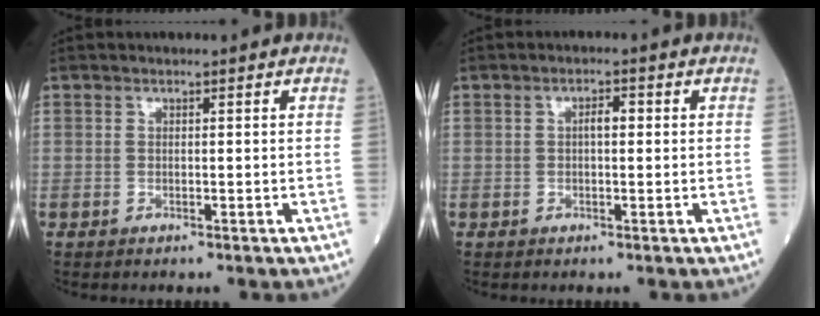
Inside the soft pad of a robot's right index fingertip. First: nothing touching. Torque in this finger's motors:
{"motor_torque": [0.43, 0.02, 0.17, 0.05]}